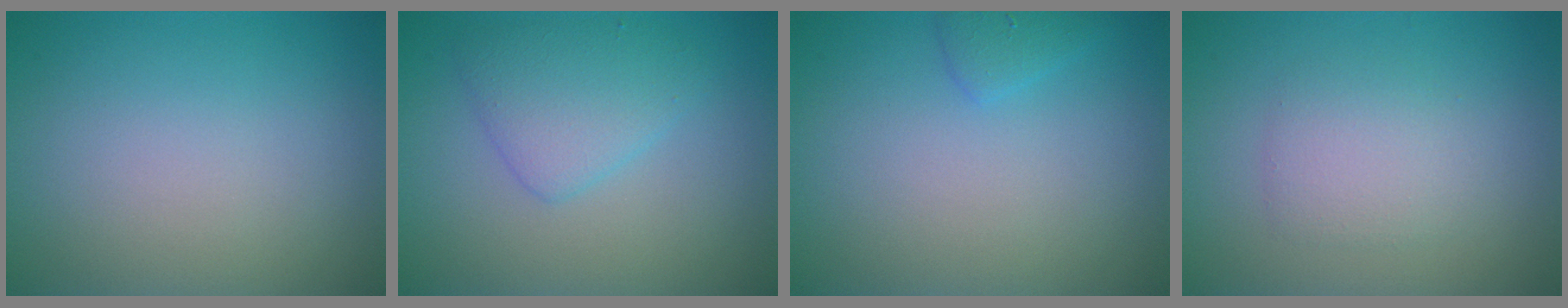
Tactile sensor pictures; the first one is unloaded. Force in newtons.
{"total": 1.9, "press": 1.9, "slide": 0.1}
{"total": 1.2, "press": 1.2, "slide": 0.1}
{"total": 2.3, "press": 2.3, "slide": 0.1}